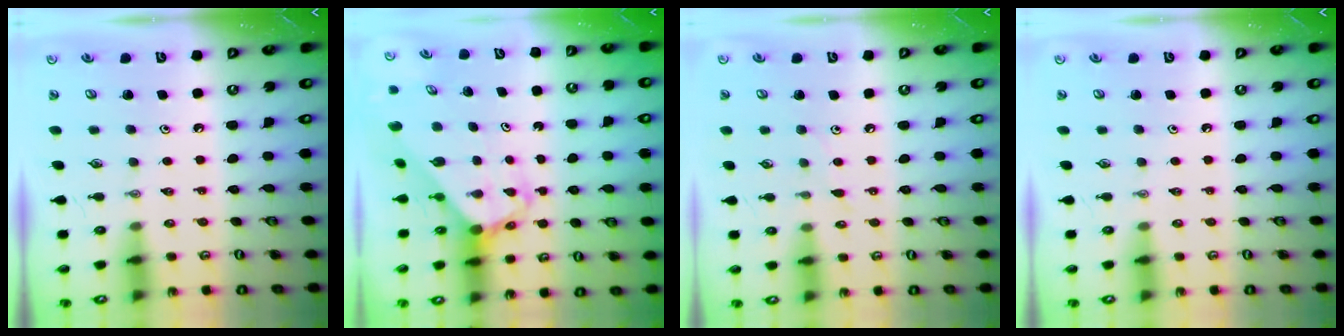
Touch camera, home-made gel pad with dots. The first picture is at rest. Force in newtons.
{"total": 2.8, "press": 2.8, "slide": 0.2}
{"total": 5.0, "press": 5.0, "slide": 0.7}
{"total": 0.0}